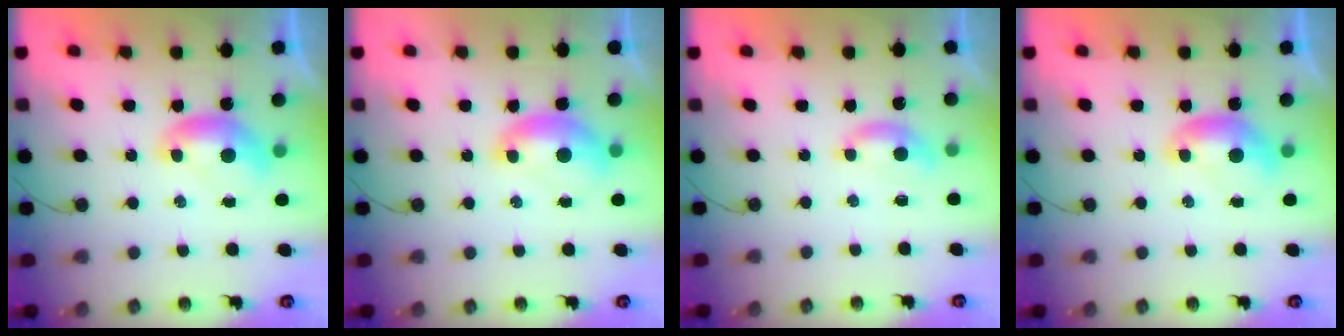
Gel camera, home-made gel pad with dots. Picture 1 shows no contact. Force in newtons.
{"total": 1.4, "press": 1.2, "slide": 0.6}
{"total": 1.6, "press": 1.5, "slide": 0.5}
{"total": 0.0}